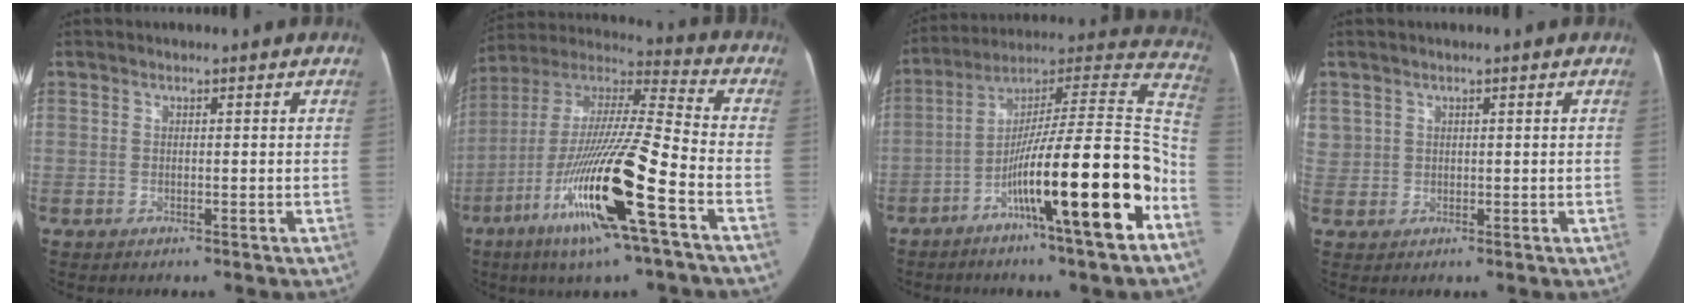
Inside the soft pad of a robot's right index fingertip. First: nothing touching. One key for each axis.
{"total": 21.1, "fx": -8.6, "fy": 0.5, "fz": 19.3, "tx": -0.378, "ty": -0.026, "tz": -0.162}
{"total": 23.0, "fx": -9.3, "fy": 0.3, "fz": 21.1, "tx": -0.290, "ty": 0.001, "tz": -0.155}
{"total": 2.3, "fx": 1.2, "fy": 2.0, "fz": 0.1, "tx": 0.014, "ty": 0.013, "tz": 0.024}